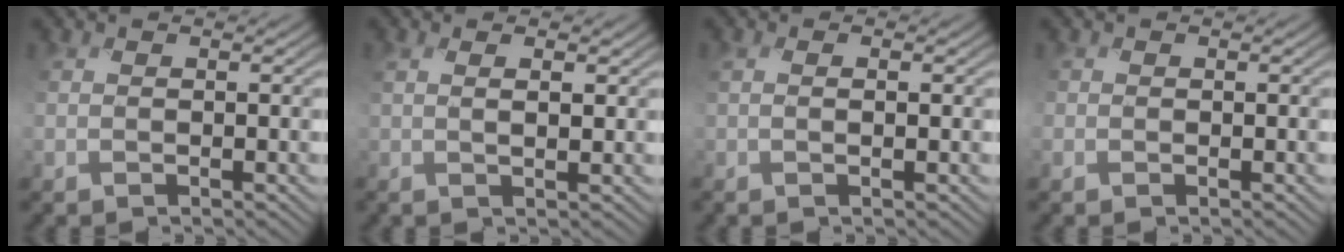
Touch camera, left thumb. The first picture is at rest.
{"total": 2.2, "force": [0.9, 0.4, 2.0], "torque": [-0.039, -0.001, 0.019]}
{"total": 1.4, "force": [0.1, 0.2, 1.4], "torque": [-0.033, 0.003, -0.001]}
{"total": 0.6, "force": [-0.1, 0.6, -0.1], "torque": [0.003, -0.003, -0.005]}